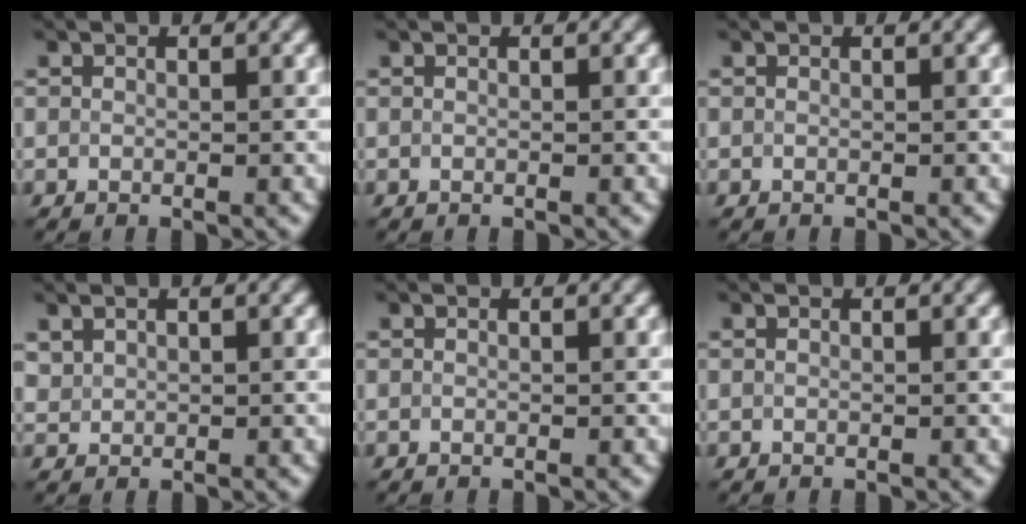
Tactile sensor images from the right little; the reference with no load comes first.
{"total": 0.0}
{"total": 0.0}
{"total": 0.8, "force": [0.6, 0.4, 0.1], "torque": [-0.004, -0.001, 0.017]}
{"total": 0.0}
{"total": 0.0}